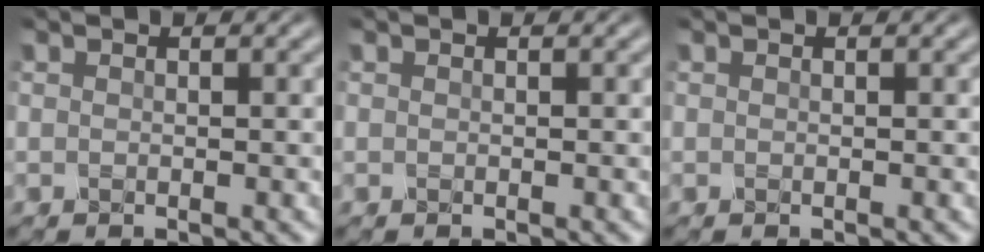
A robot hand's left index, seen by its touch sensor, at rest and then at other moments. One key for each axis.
{"total": 0.0}
{"total": 0.0}